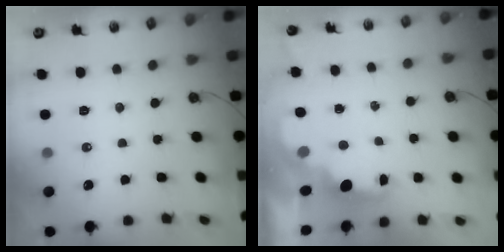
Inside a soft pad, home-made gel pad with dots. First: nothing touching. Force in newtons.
{"total": 2.2, "press": 2.1, "slide": 0.7}